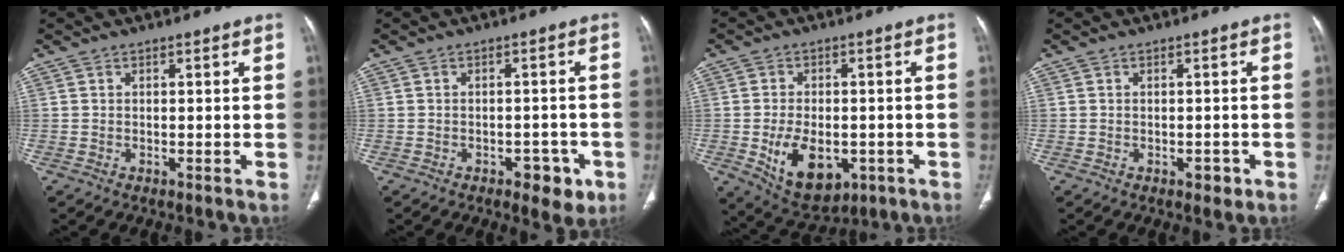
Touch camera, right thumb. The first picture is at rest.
{"total": 5.5, "force": [-2.7, 3.1, 3.6], "torque": [-0.023, 0.014, -0.030]}
{"total": 12.0, "force": [-3.4, 7.5, 8.6], "torque": [-0.119, 0.004, -0.035]}
{"total": 1.9, "force": [-0.8, 1.2, 1.2], "torque": [-0.011, 0.004, -0.007]}